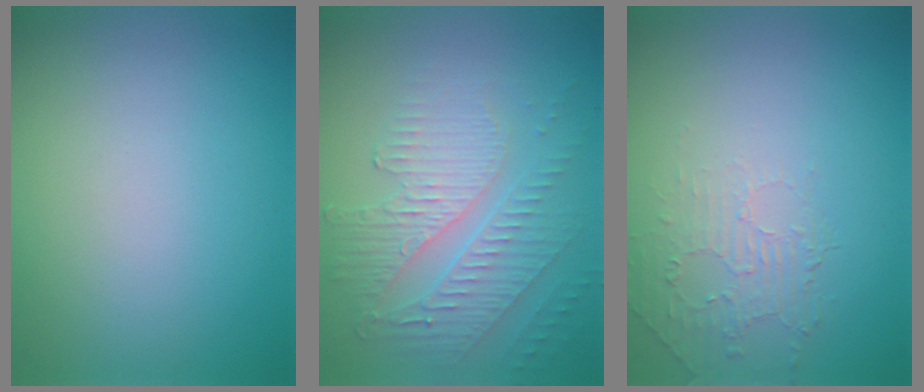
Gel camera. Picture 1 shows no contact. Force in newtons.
{"total": 5.5, "press": 3.6, "slide": 4.1}
{"total": 2.0, "press": 0.6, "slide": 1.9}